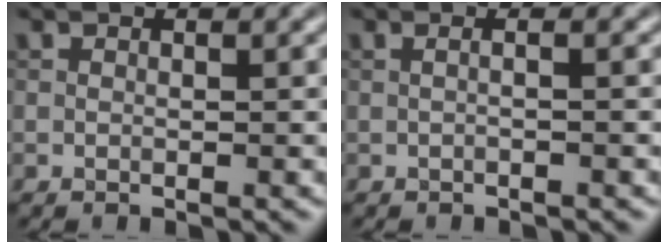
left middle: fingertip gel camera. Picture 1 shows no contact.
{"total": 0.9, "force": [-0.1, 0.1, 0.9], "torque": [-0.018, 0.001, -0.010]}